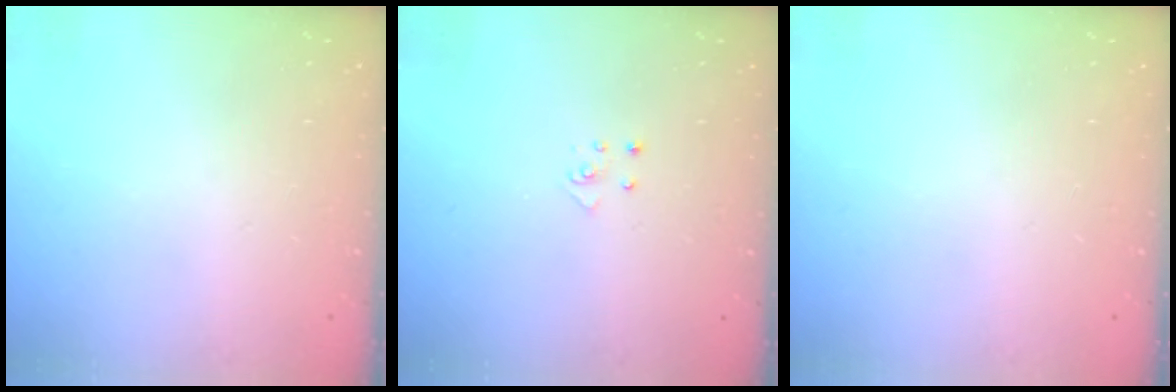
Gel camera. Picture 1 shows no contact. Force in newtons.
{"total": 3.4, "press": 3.4, "slide": 0.3}
{"total": 0.0}